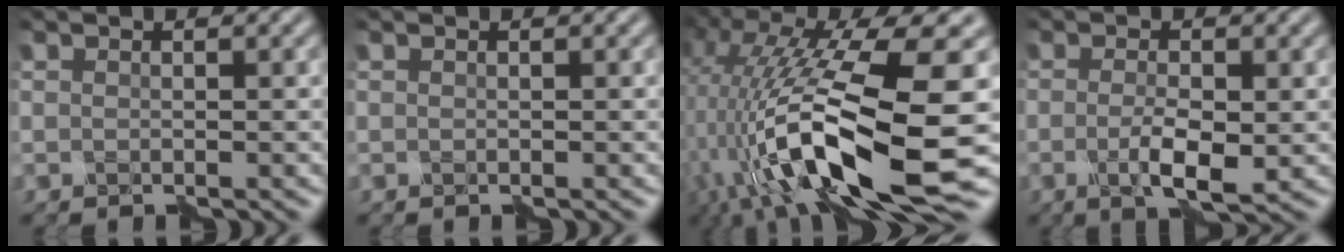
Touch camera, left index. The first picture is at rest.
{"total": 0.0}
{"total": 15.1, "force": [-3.2, 5.1, 13.9], "torque": [-0.268, 0.006, -0.050]}
{"total": 3.7, "force": [-0.7, 0.8, 3.5], "torque": [-0.071, -0.004, -0.013]}